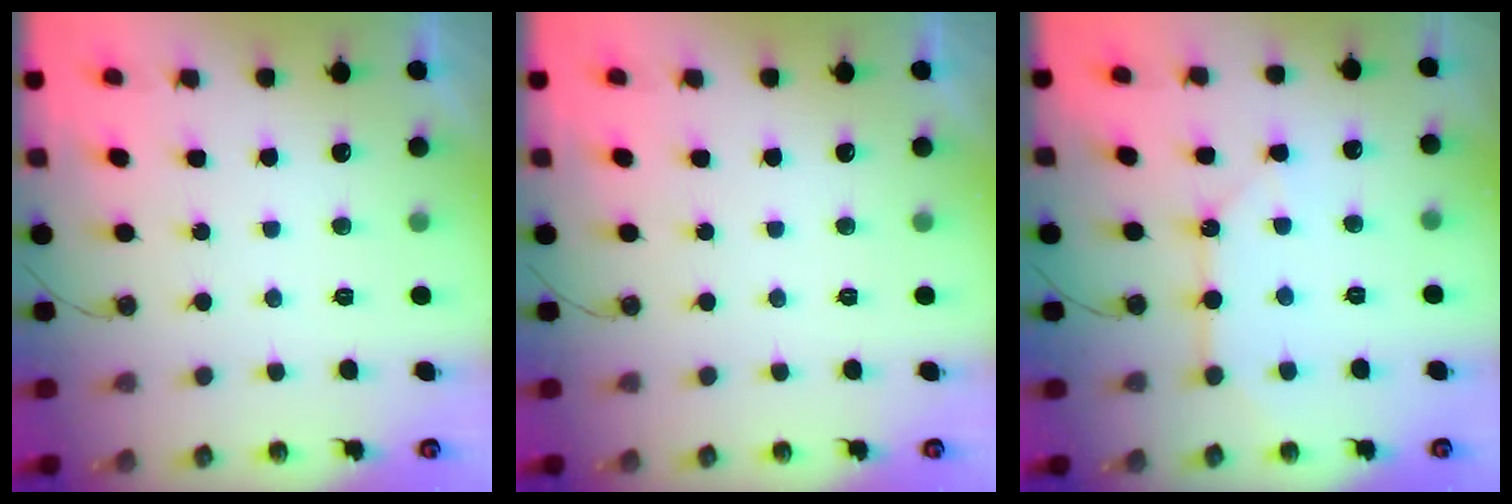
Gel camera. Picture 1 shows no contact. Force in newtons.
{"total": 0.0}
{"total": 9.9, "press": 9.9, "slide": 0.9}